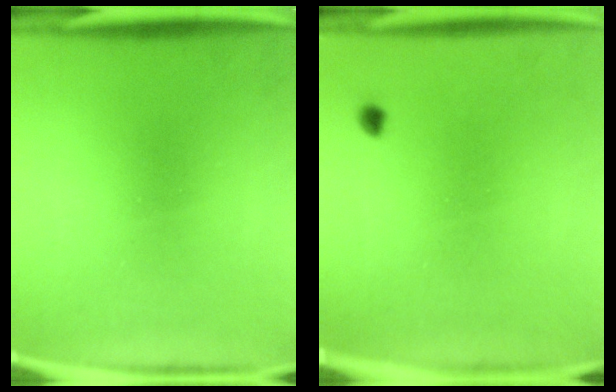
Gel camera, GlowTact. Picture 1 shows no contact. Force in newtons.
{"total": 0.8}